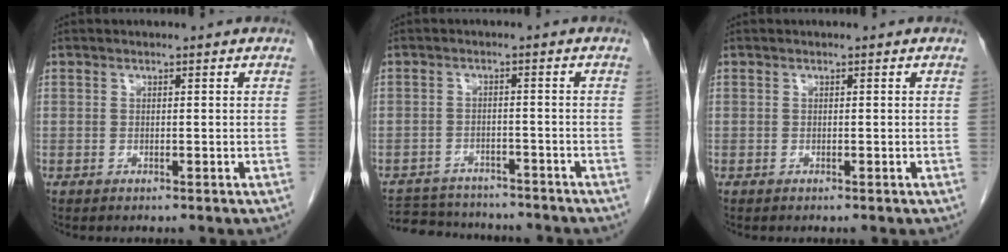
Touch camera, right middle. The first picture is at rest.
{"total": 12.2, "force": [-11.2, 3.4, 3.3], "torque": [-0.065, 0.004, -0.149]}
{"total": 0.0}